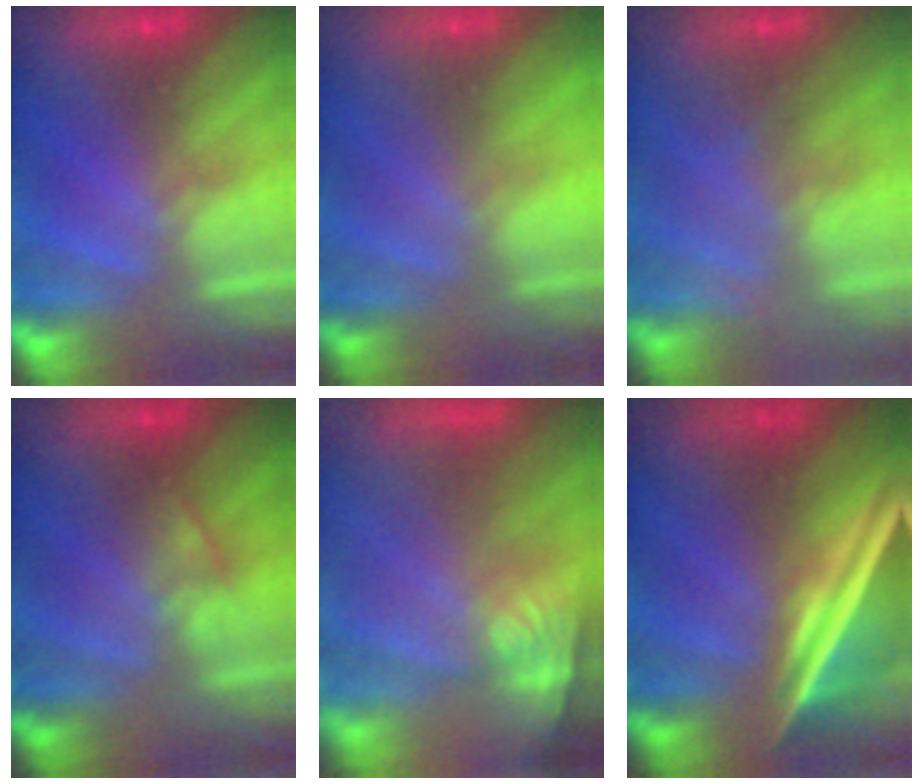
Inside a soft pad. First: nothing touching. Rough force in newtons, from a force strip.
{"total": 2.4}
{"total": 2.8}
{"total": 2.4}
{"total": 7.2}
{"total": 7.5}